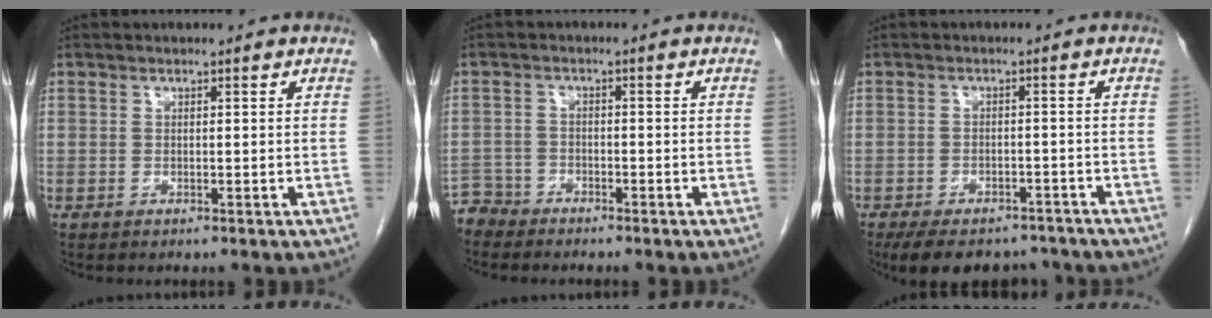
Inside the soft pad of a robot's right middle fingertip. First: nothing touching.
{"total": 3.4, "force": [-3.1, 1.0, -0.9], "torque": [0.017, -0.003, -0.064]}
{"total": 11.8, "force": [-9.7, 5.2, 4.3], "torque": [-0.075, 0.002, -0.129]}